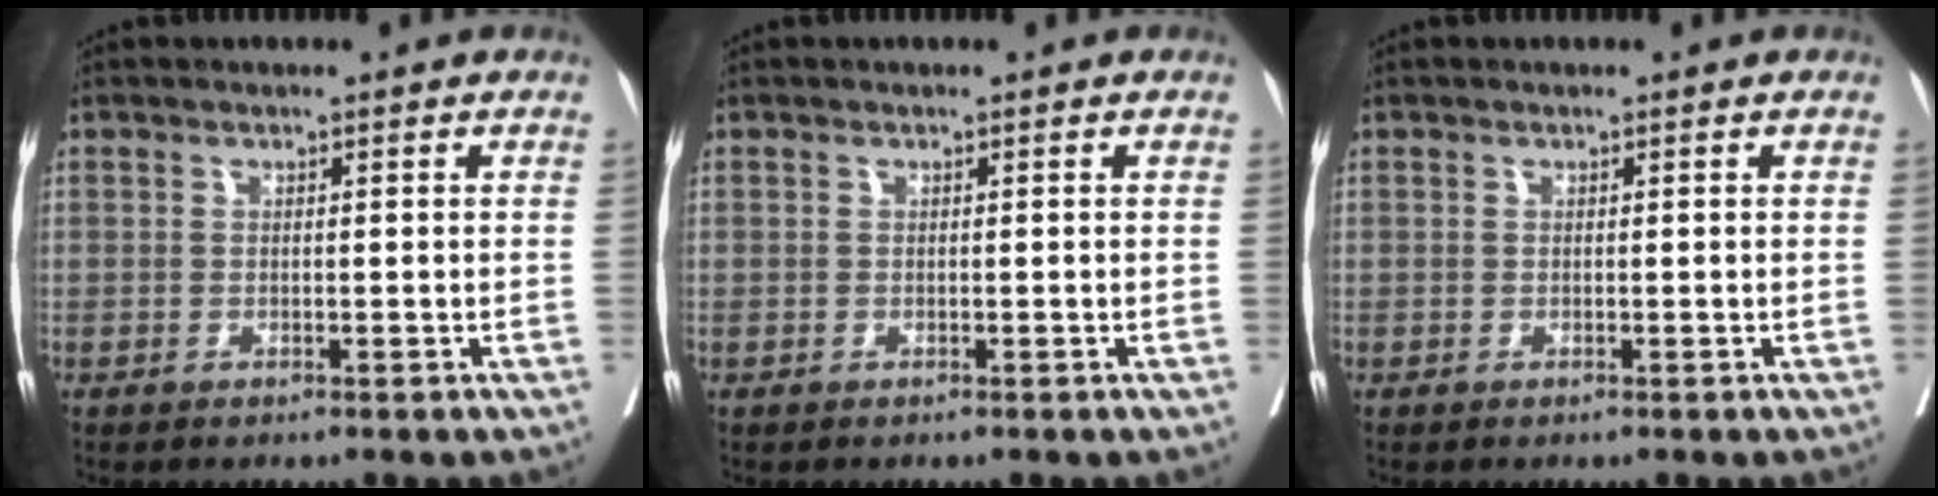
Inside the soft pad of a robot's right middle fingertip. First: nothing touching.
{"total": 0.0}
{"total": 0.0}